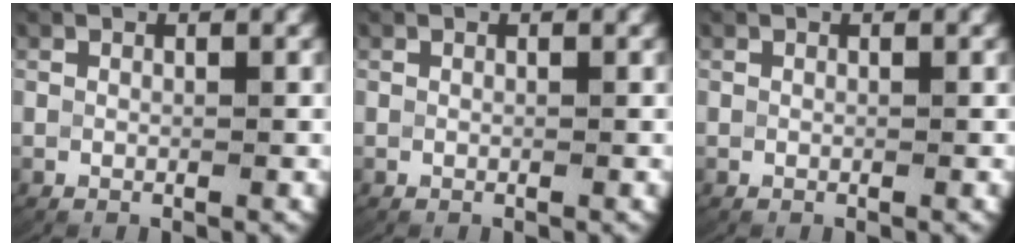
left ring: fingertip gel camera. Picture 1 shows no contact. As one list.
[{"total": 0.0}, {"total": 0.0}]